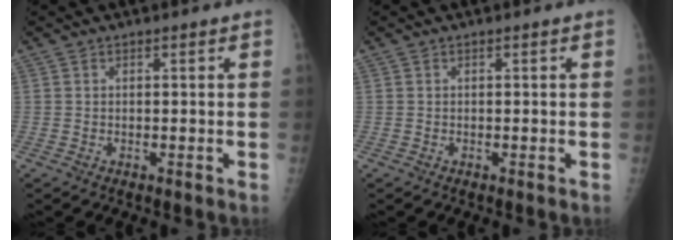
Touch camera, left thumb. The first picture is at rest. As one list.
[{"total": 0.0}]